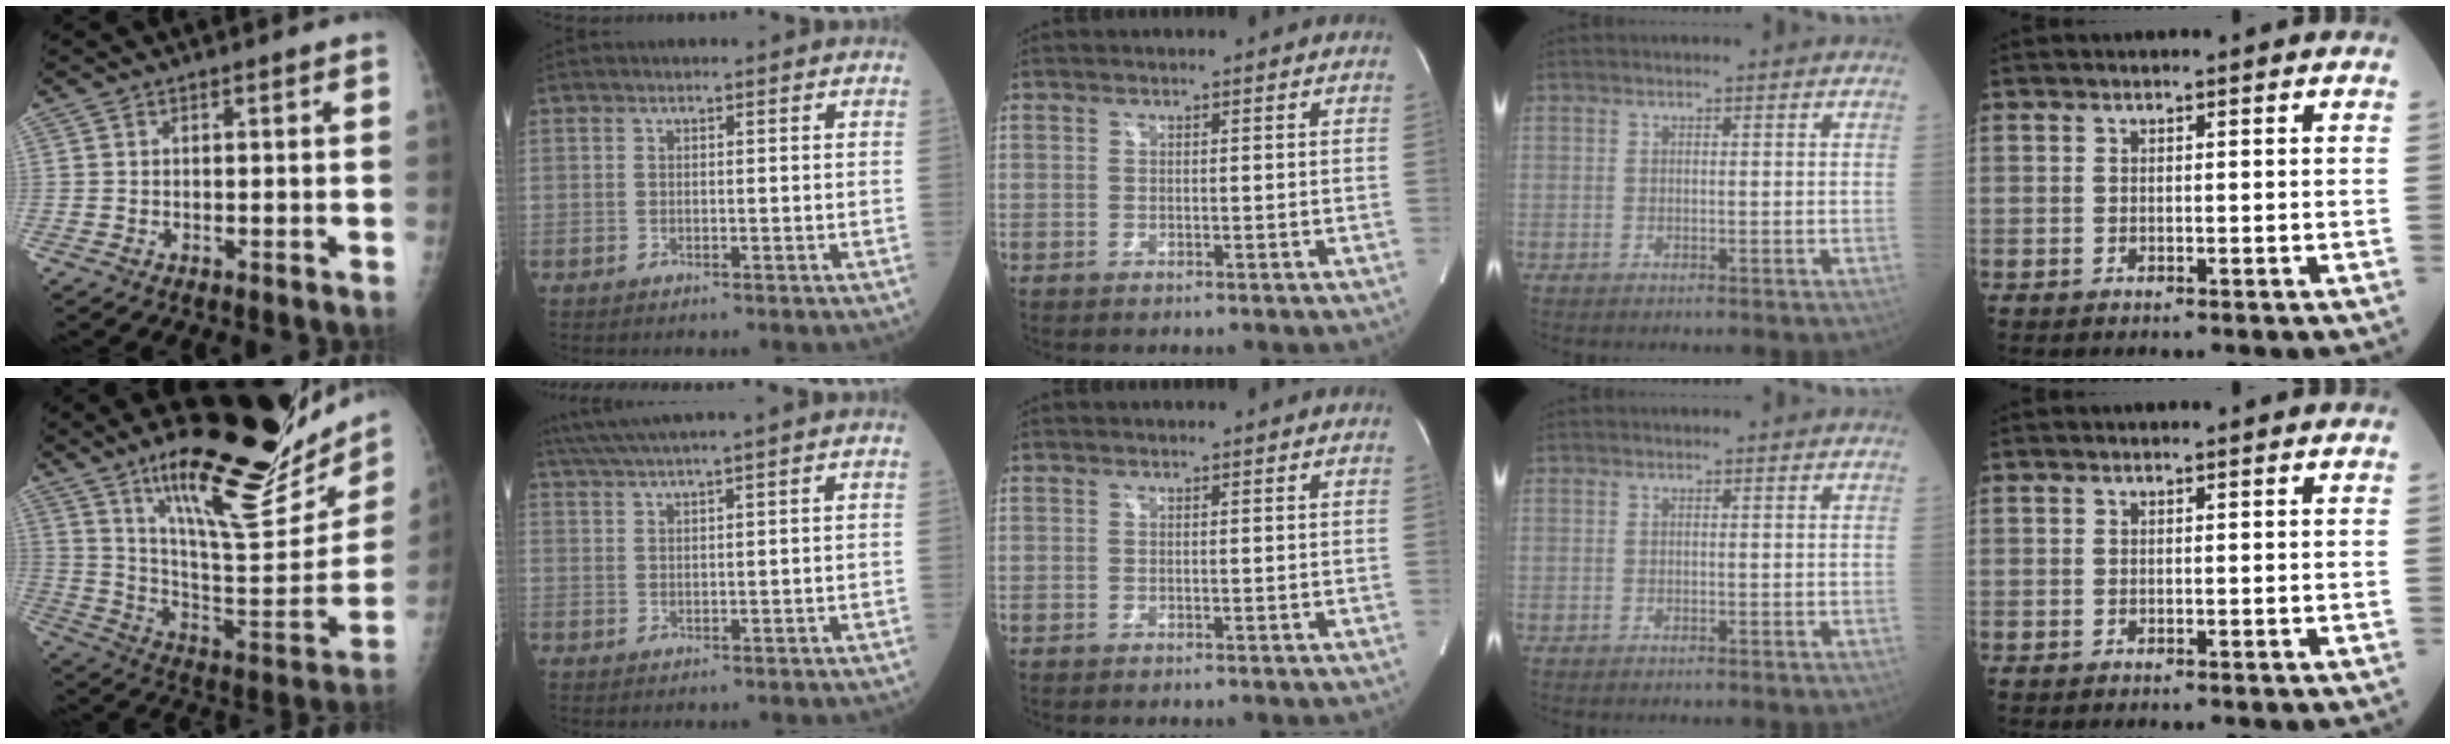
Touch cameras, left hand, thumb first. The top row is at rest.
{"thumb": {"total": 29.3, "force": [19.3, 8.2, 20.5], "torque": [-0.268, -0.088, 0.305]}, "index": {"total": 5.5, "force": [4.5, -1.6, 2.9], "torque": [-0.055, 0.017, 0.086]}}